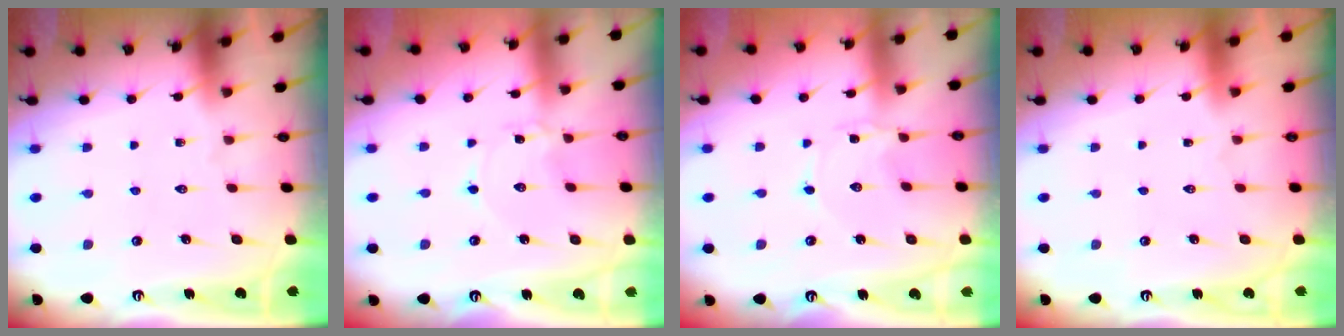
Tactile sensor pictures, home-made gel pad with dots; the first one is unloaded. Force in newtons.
{"total": 0.8, "press": 0.8, "slide": 0.1}
{"total": 0.7, "press": 0.7, "slide": 0.1}
{"total": 1.5, "press": 1.5, "slide": 0.1}